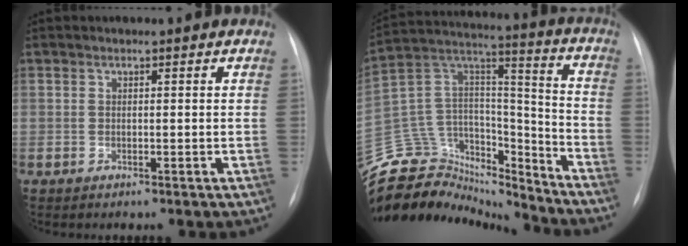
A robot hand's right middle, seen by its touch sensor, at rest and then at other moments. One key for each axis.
{"total": 26.7, "fx": -24.7, "fy": 8.1, "fz": 6.0, "tx": -0.170, "ty": 0.048, "tz": -0.393}